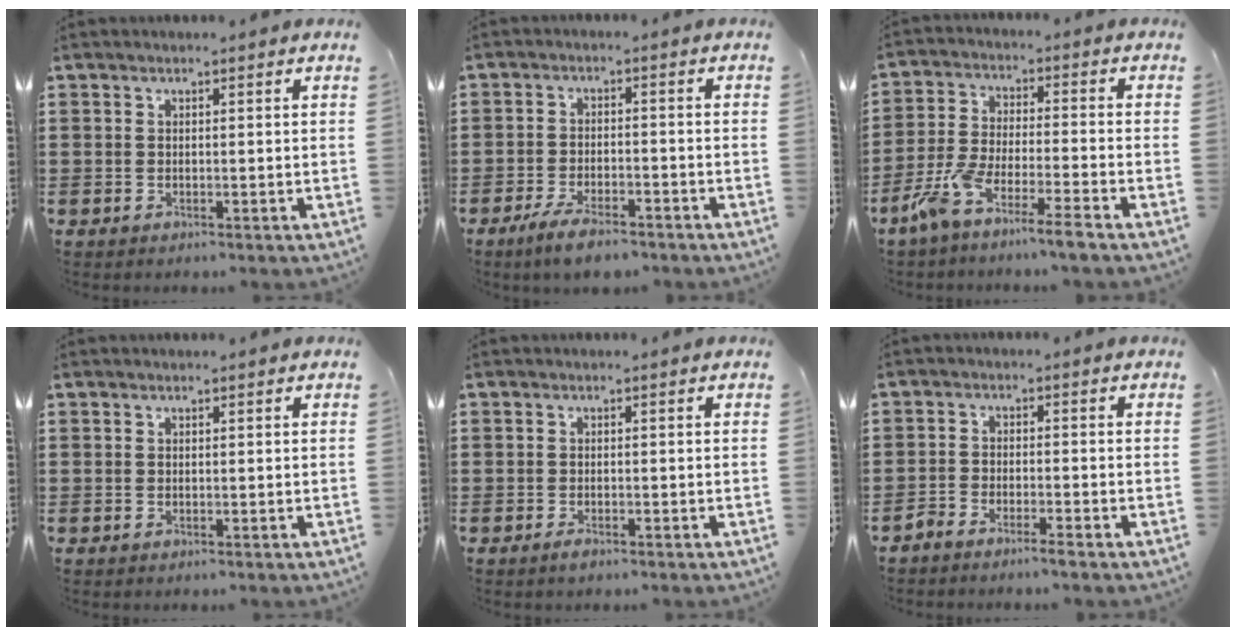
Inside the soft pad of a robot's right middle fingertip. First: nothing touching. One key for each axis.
{"total": 4.5, "fx": -3.7, "fy": 0.9, "fz": 2.3, "tx": -0.051, "ty": -0.001, "tz": -0.074}
{"total": 7.2, "fx": -6.1, "fy": -0.5, "fz": 3.8, "tx": -0.093, "ty": -0.016, "tz": -0.124}
{"total": 0.0}
{"total": 1.0, "fx": -0.8, "fy": 0.3, "fz": 0.6, "tx": -0.013, "ty": -0.004, "tz": -0.014}
{"total": 2.5, "fx": -2.4, "fy": 0.0, "fz": 0.5, "tx": -0.017, "ty": 0.000, "tz": -0.051}